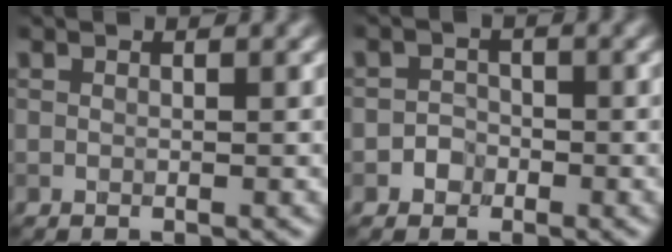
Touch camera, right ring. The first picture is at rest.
{"total": 1.5, "force": [-0.7, 1.3, 0.2], "torque": [0.007, 0.005, -0.013]}